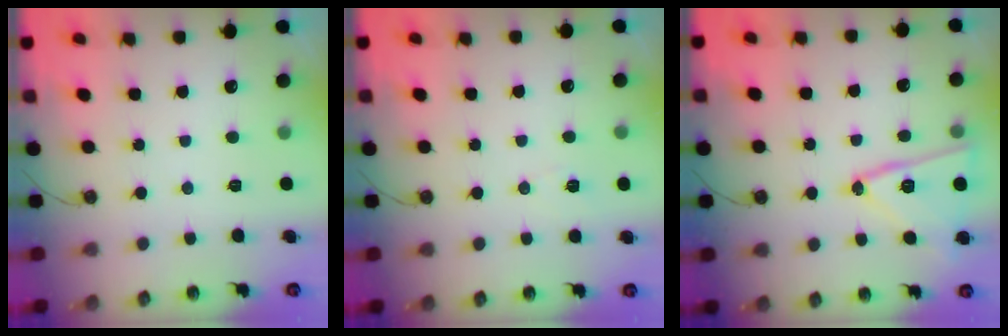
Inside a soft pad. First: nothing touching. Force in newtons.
{"total": 3.7, "press": 3.6, "slide": 0.9}
{"total": 14.7, "press": 14.7, "slide": 0.5}